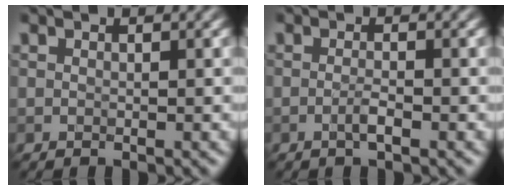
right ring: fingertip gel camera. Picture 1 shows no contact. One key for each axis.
{"total": 1.2, "fx": -0.5, "fy": 0.0, "fz": 1.0, "tx": -0.021, "ty": 0.005, "tz": -0.010}